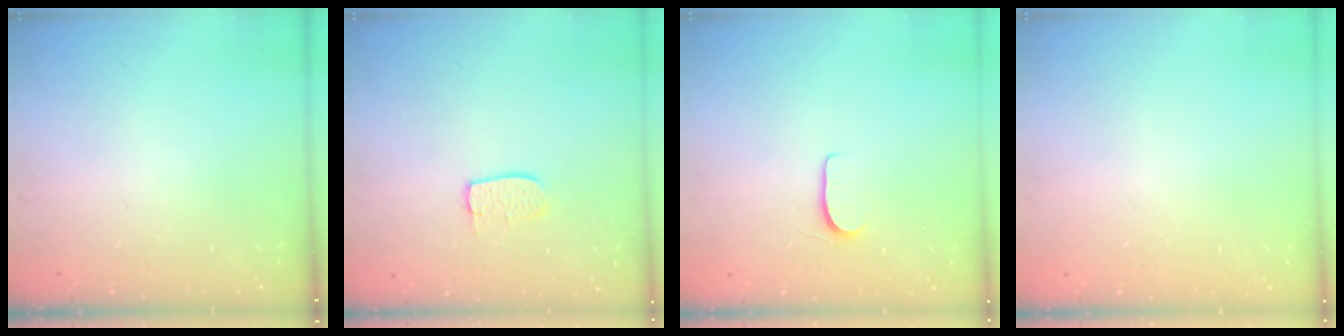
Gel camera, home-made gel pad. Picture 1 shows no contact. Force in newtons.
{"total": 5.8, "press": 5.8, "slide": 0.4}
{"total": 5.0, "press": 5.0, "slide": 0.5}
{"total": 0.0}